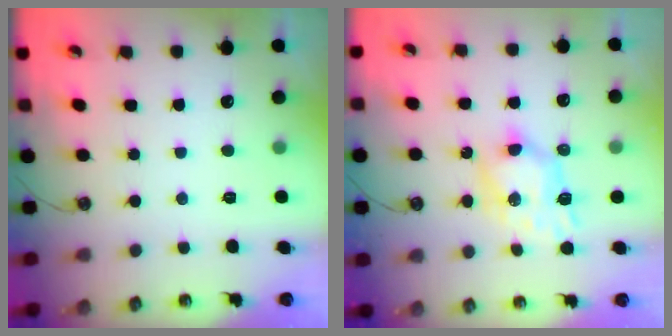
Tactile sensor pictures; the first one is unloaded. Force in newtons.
{"total": 8.1, "press": 8.1, "slide": 0.2}